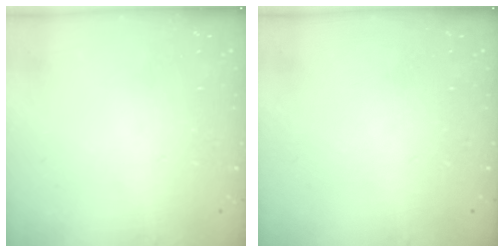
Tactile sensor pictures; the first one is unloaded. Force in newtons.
{"total": 0.0}